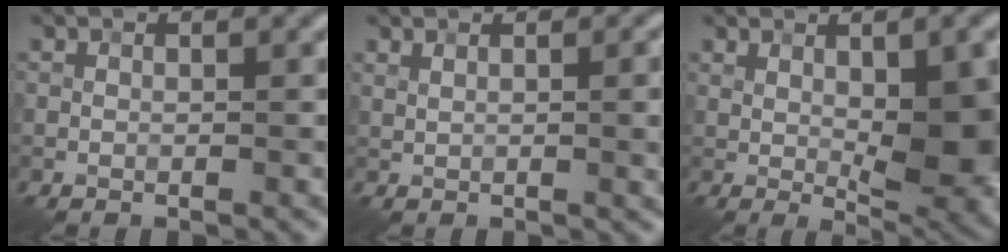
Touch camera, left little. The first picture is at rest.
{"total": 4.6, "force": [1.4, 1.8, 4.0], "torque": [-0.035, 0.017, 0.015]}
{"total": 10.3, "force": [0.0, 3.5, 9.7], "torque": [-0.137, -0.004, 0.003]}